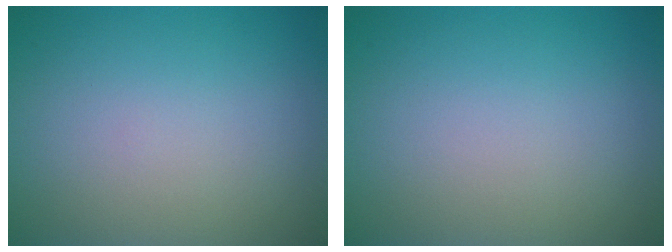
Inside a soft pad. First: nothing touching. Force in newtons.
{"total": 0.0}